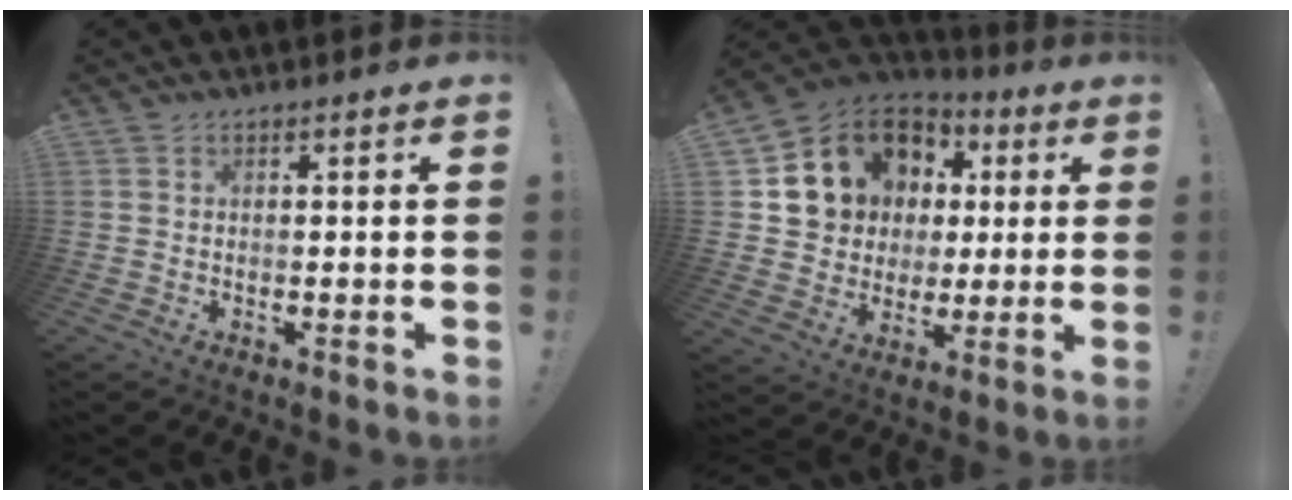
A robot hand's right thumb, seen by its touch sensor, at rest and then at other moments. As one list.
[{"total": 14.7, "force": [5.5, 12.6, 5.3], "torque": [-0.085, -0.030, 0.130]}]